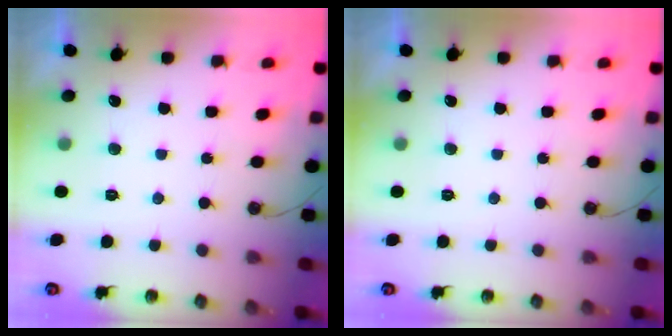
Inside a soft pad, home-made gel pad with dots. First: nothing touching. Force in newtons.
{"total": 0.0}